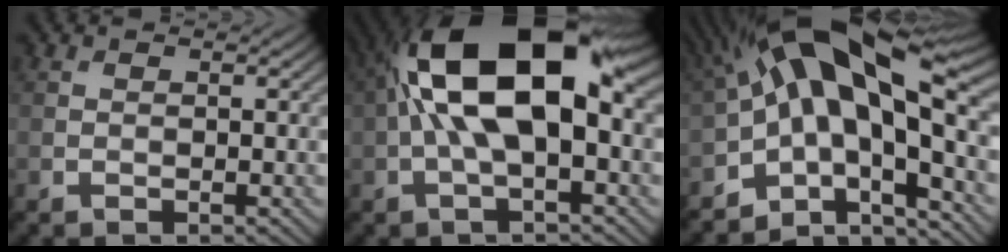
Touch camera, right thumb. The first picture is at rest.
{"total": 16.6, "force": [1.7, 7.6, 14.7], "torque": [-0.266, 0.031, 0.014]}
{"total": 17.2, "force": [0.6, 7.1, 15.6], "torque": [-0.263, 0.018, 0.006]}